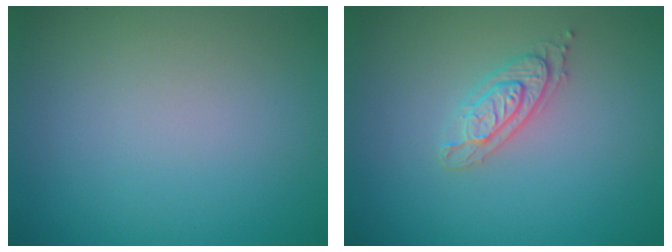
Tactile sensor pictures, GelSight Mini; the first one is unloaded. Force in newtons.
{"total": 2.2, "press": 2.1, "slide": 0.5}